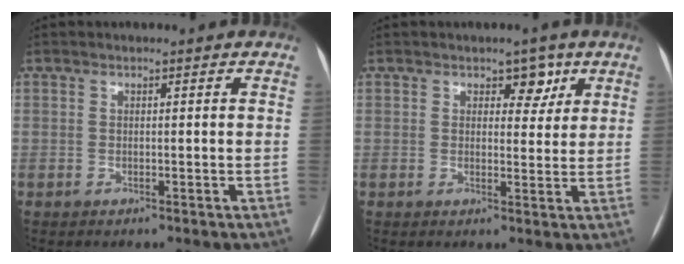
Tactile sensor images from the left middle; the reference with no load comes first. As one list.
[{"total": 3.5, "force": [2.0, 2.1, 1.9], "torque": [-0.014, 0.002, 0.026]}]